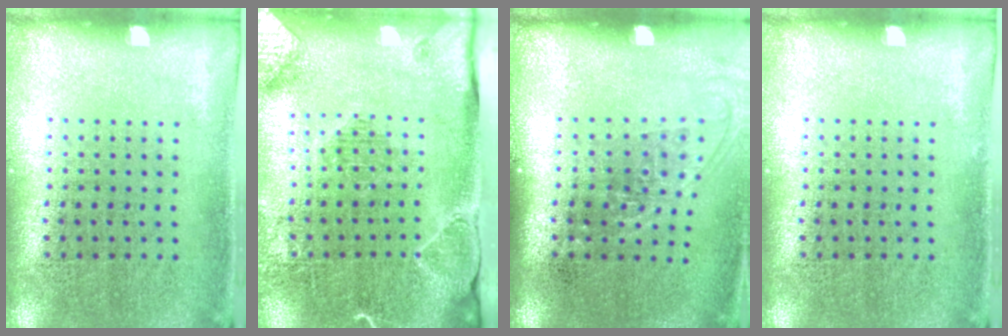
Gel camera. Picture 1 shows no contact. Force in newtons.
{"total": 2.0, "press": 2.0, "slide": 0.2}
{"total": 1.3, "press": 1.0, "slide": 0.8}
{"total": 0.0}